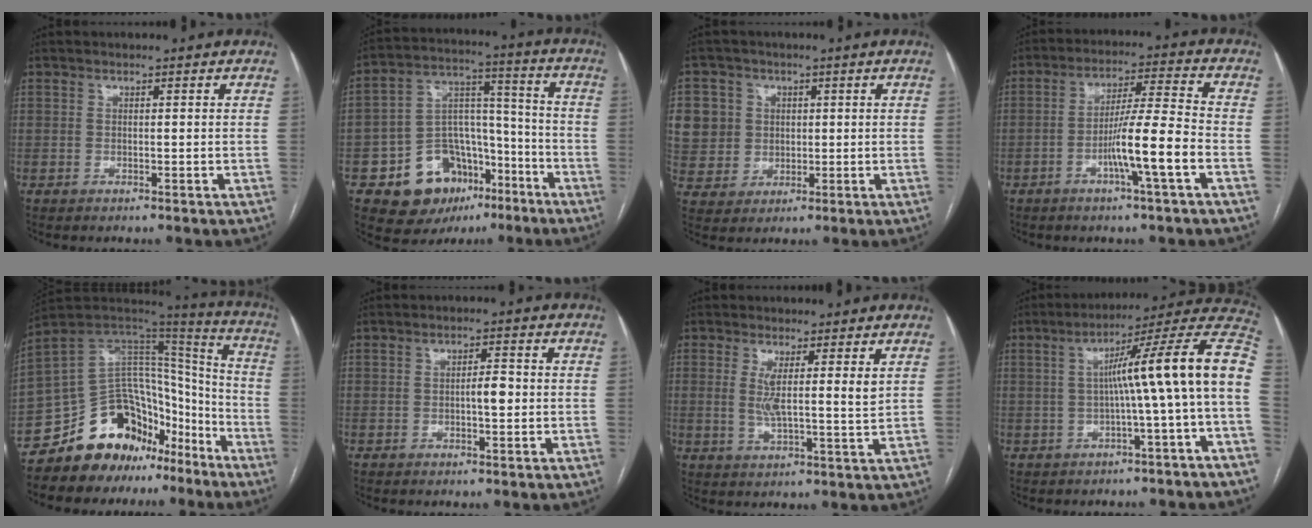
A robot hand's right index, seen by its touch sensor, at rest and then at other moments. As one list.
[{"total": 14.8, "force": [-8.0, 10.5, 6.7], "torque": [-0.097, 0.058, -0.117]}, {"total": 10.7, "force": [2.5, 10.2, 2.3], "torque": [-0.075, 0.033, 0.064]}, {"total": 9.5, "force": [-3.5, -0.6, 8.9], "torque": [-0.158, 0.005, -0.062]}, {"total": 18.2, "force": [-12.9, 11.0, 6.6], "torque": [-0.094, 0.100, -0.207]}, {"total": 2.5, "force": [-0.3, 0.6, 2.4], "torque": [-0.037, 0.004, -0.006]}, {"total": 5.3, "force": [2.1, 0.1, 4.9], "torque": [-0.088, -0.013, 0.037]}, {"total": 14.6, "force": [-0.8, -1.3, 14.5], "torque": [-0.191, 0.038, -0.021]}]